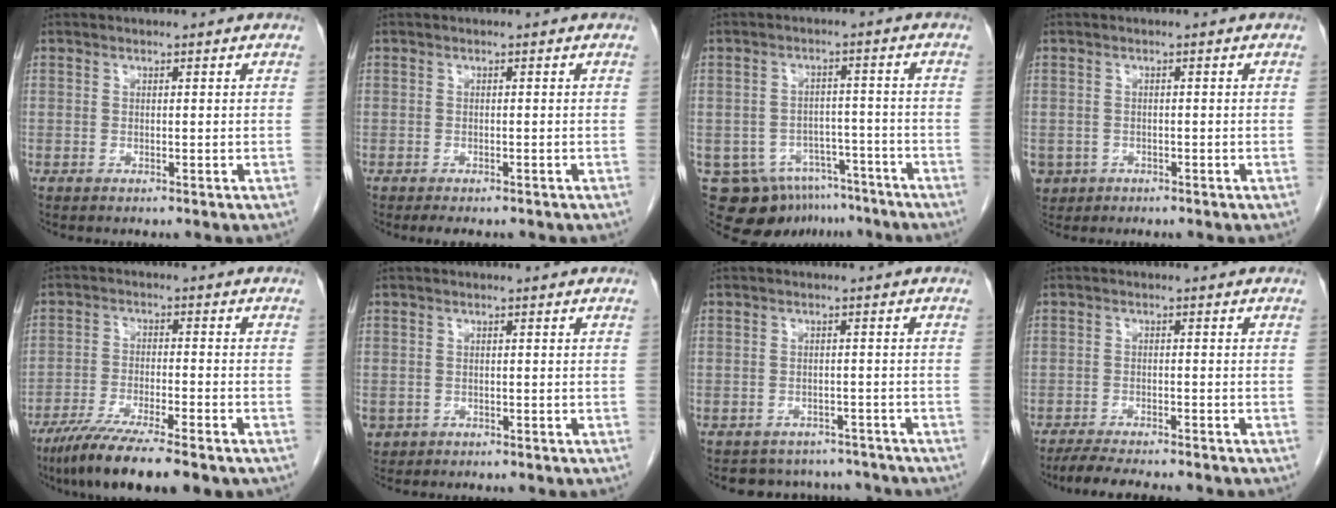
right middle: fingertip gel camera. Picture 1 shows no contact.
{"total": 3.0, "force": [-2.4, 1.2, 1.3], "torque": [-0.013, -0.004, -0.029]}
{"total": 10.7, "force": [-7.7, 6.8, 2.8], "torque": [-0.041, 0.020, -0.105]}
{"total": 3.6, "force": [-1.8, 3.0, 0.7], "torque": [-0.014, 0.001, -0.026]}
{"total": 11.7, "force": [-8.6, 1.4, 7.8], "torque": [-0.126, -0.028, -0.139]}
{"total": 2.2, "force": [-1.0, 1.9, 0.5], "torque": [-0.012, 0.000, -0.011]}
{"total": 6.7, "force": [-6.1, 2.9, 0.1], "torque": [0.009, 0.018, -0.070]}
{"total": 6.8, "force": [-6.0, 0.6, 3.1], "torque": [-0.049, -0.017, -0.096]}